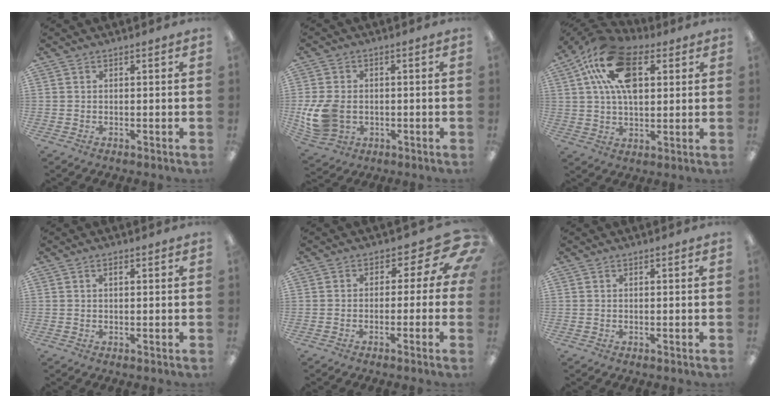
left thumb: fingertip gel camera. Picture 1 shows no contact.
{"total": 10.8, "force": [-1.6, 8.5, 6.4], "torque": [-0.137, 0.006, -0.025]}
{"total": 19.2, "force": [7.2, 11.2, 13.9], "torque": [-0.247, 0.004, 0.127]}
{"total": 1.2, "force": [0.5, 0.7, 0.8], "torque": [-0.009, 0.000, 0.007]}
{"total": 8.3, "force": [2.0, 5.1, 6.3], "torque": [-0.073, -0.014, 0.035]}
{"total": 0.0}